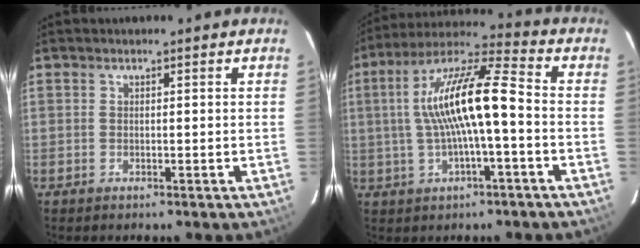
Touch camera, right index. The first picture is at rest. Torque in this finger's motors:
{"motor_torque": [0.78, -0.03, 1.05, 0.21]}